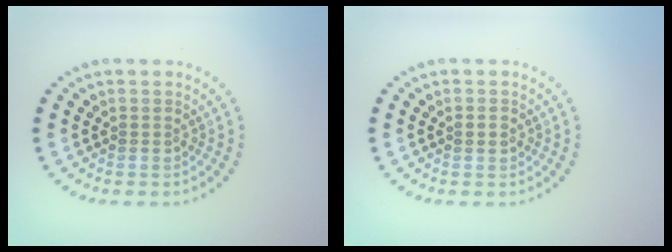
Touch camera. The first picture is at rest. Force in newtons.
{"total": 1.0, "press": 1.0, "slide": 0.1}